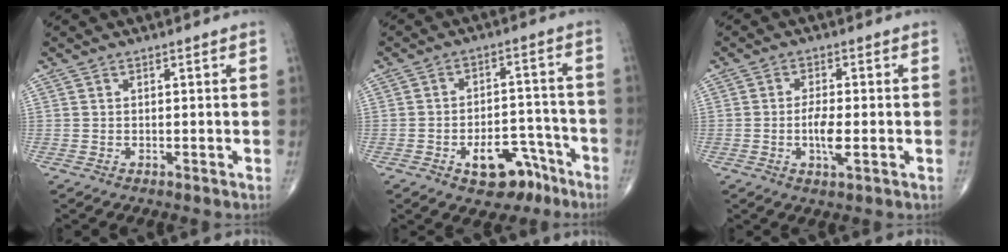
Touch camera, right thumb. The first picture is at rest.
{"total": 10.2, "force": [-5.9, 5.9, 5.9], "torque": [-0.051, 0.052, -0.079]}
{"total": 4.9, "force": [-1.0, 1.5, 4.6], "torque": [-0.085, -0.002, -0.021]}